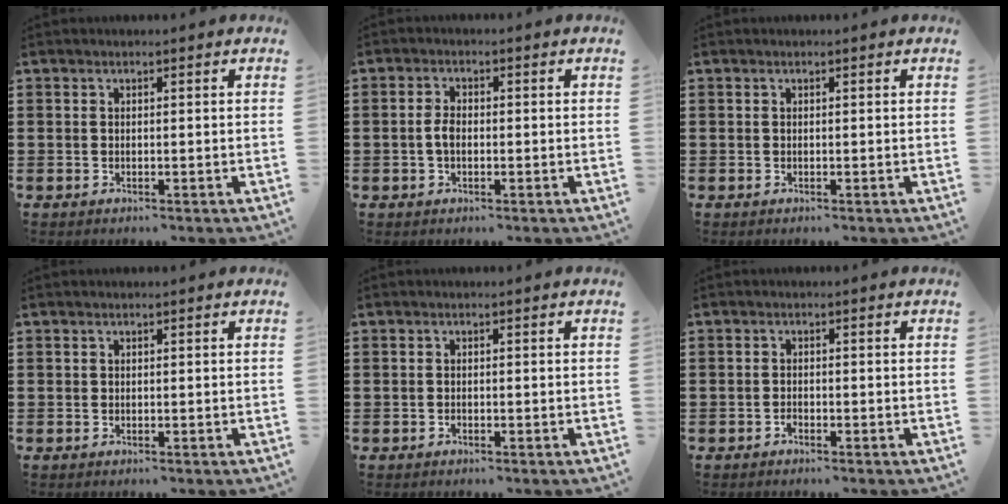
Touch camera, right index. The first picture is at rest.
{"total": 2.5, "force": [-0.4, 1.2, 2.1], "torque": [-0.055, -0.002, -0.013]}
{"total": 0.0}
{"total": 0.0}
{"total": 0.6, "force": [-0.5, 0.3, 0.0], "torque": [0.000, 0.004, -0.011]}
{"total": 0.9, "force": [-0.8, 0.4, 0.1], "torque": [-0.003, 0.001, -0.016]}